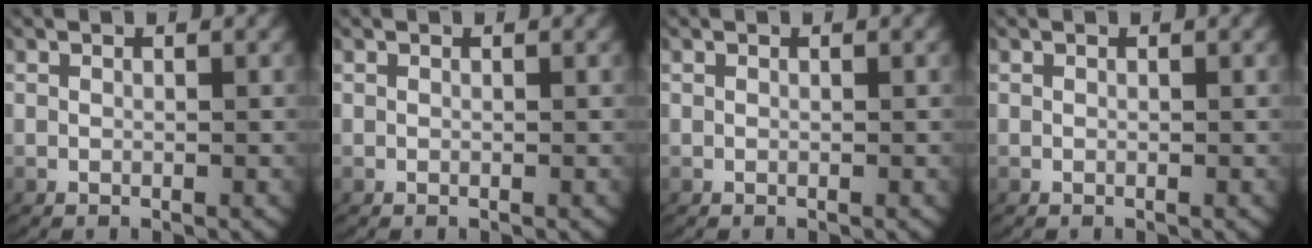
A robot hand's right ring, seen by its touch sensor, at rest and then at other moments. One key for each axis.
{"total": 0.0}
{"total": 0.0}
{"total": 0.0}